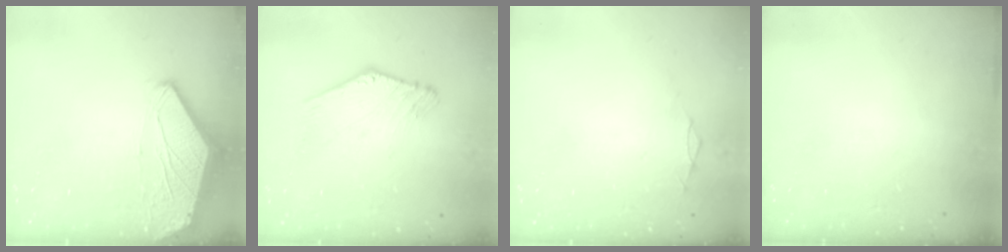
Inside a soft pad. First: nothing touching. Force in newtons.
{"total": 1.0, "press": 0.9, "slide": 0.2}
{"total": 0.0}
{"total": 0.0}